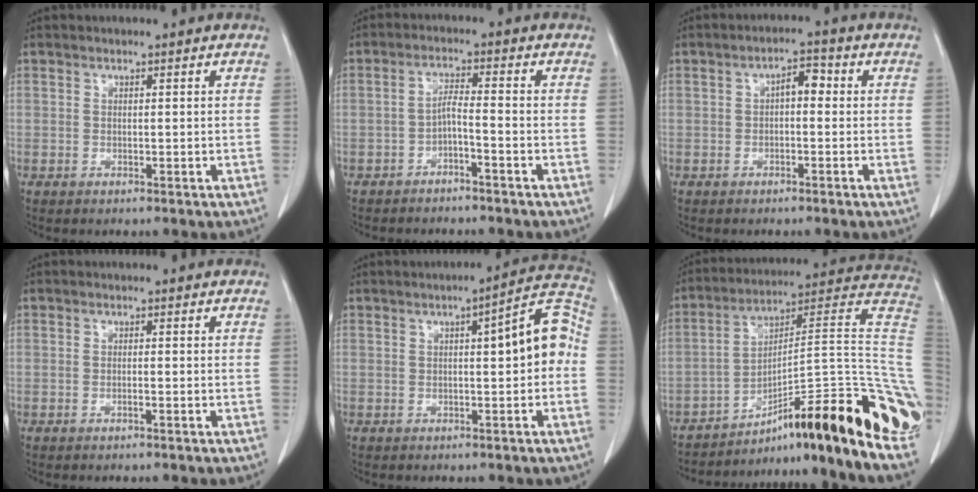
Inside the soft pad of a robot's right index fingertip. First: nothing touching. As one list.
[{"total": 2.8, "force": [-1.5, 0.1, 2.3], "torque": [-0.042, 0.012, -0.028]}, {"total": 3.5, "force": [0.4, 1.6, 3.1], "torque": [-0.047, 0.017, 0.004]}, {"total": 0.7, "force": [-0.3, 0.0, 0.6], "torque": [-0.018, -0.002, -0.002]}, {"total": 8.5, "force": [0.6, 1.6, 8.3], "torque": [-0.101, 0.031, 0.003]}, {"total": 28.7, "force": [-17.4, 1.1, 22.8], "torque": [-0.213, 0.017, -0.259]}]